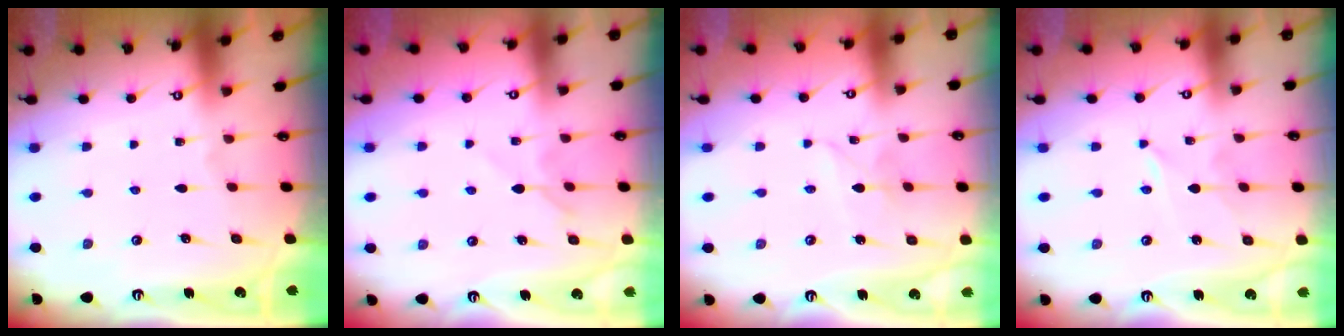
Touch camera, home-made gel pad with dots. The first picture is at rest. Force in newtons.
{"total": 5.3, "press": 5.3, "slide": 0.5}
{"total": 2.5, "press": 2.5, "slide": 0.2}
{"total": 1.4, "press": 1.3, "slide": 0.3}